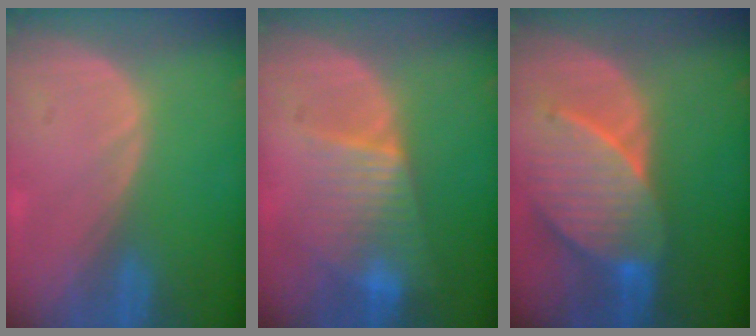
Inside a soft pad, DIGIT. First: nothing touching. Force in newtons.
{"total": 6.5, "press": 6.4, "slide": 1.1}
{"total": 8.9, "press": 8.7, "slide": 2.0}